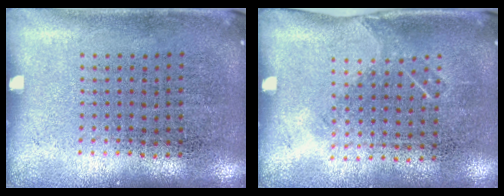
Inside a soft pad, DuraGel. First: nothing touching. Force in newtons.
{"total": 1.1, "press": 0.8, "slide": 0.7}